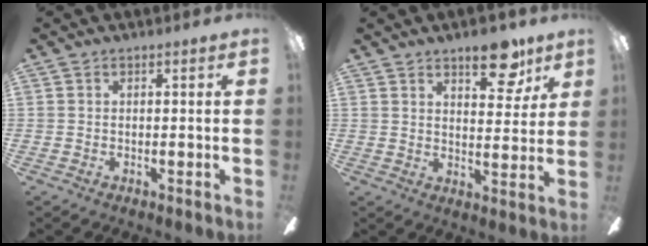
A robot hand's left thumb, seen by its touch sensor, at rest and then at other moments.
{"total": 10.3, "force": [7.1, 4.1, 6.2], "torque": [-0.058, -0.040, 0.114]}